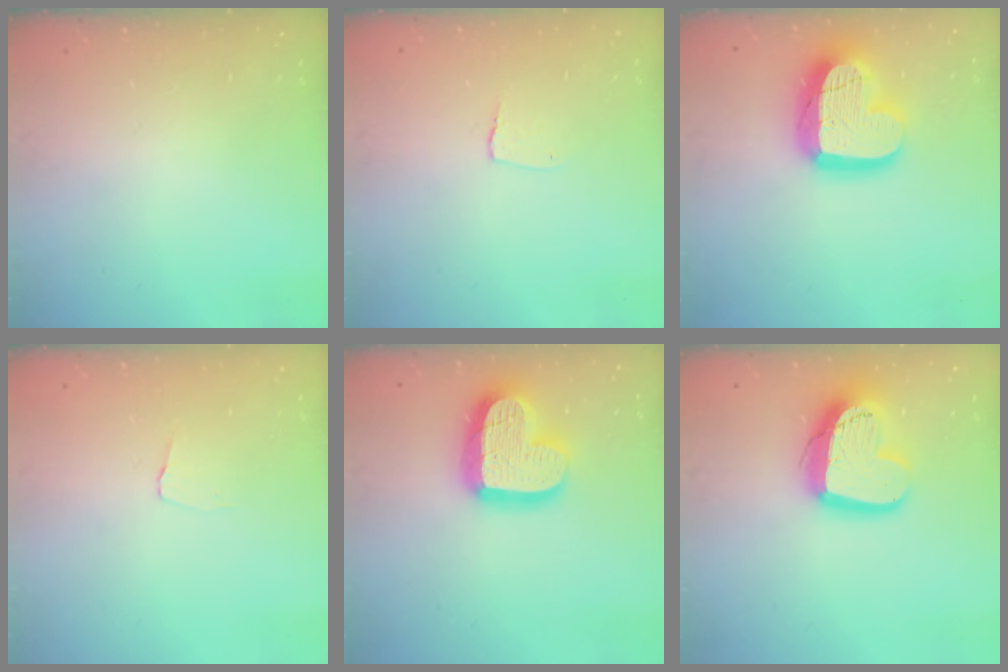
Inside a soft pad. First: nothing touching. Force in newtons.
{"total": 3.2, "press": 3.2, "slide": 0.3}
{"total": 19.8, "press": 19.8, "slide": 1.5}
{"total": 2.9, "press": 2.8, "slide": 0.3}
{"total": 20.3, "press": 20.2, "slide": 1.7}
{"total": 16.7, "press": 16.6, "slide": 1.5}